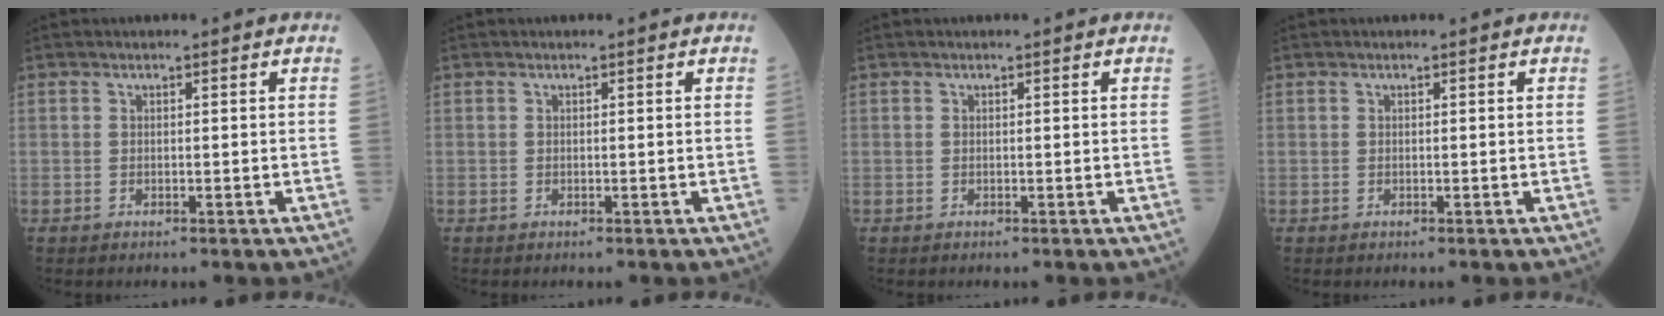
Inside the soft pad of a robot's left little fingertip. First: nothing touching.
{"total": 0.0}
{"total": 0.0}
{"total": 0.0}